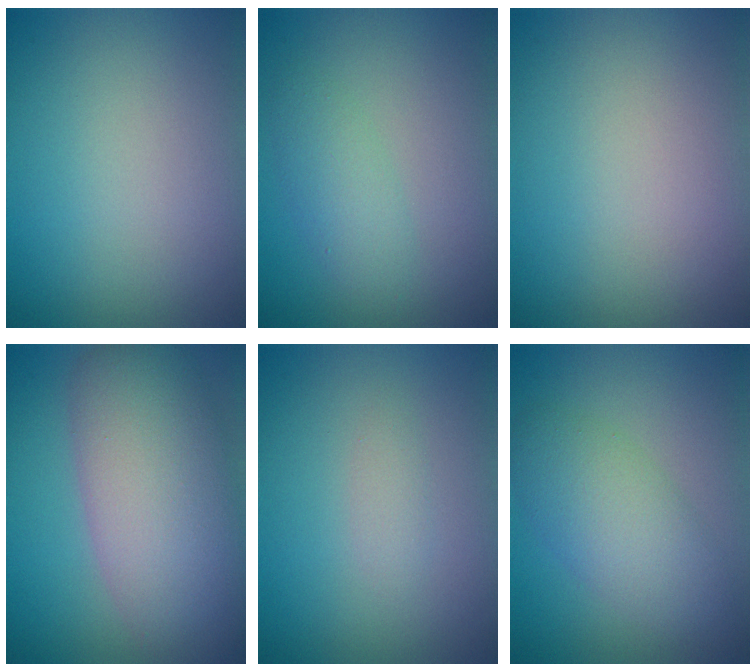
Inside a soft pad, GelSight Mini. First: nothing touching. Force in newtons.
{"total": 2.1, "press": 2.1, "slide": 0.1}
{"total": 0.0}
{"total": 9.4, "press": 9.4, "slide": 0.7}
{"total": 0.9, "press": 0.9, "slide": 0.0}
{"total": 4.4, "press": 4.4, "slide": 0.2}